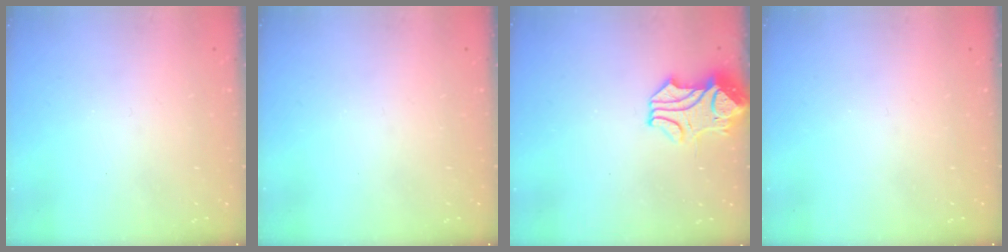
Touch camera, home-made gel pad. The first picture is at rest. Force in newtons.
{"total": 0.0}
{"total": 1.6, "press": 1.4, "slide": 0.9}
{"total": 0.0}